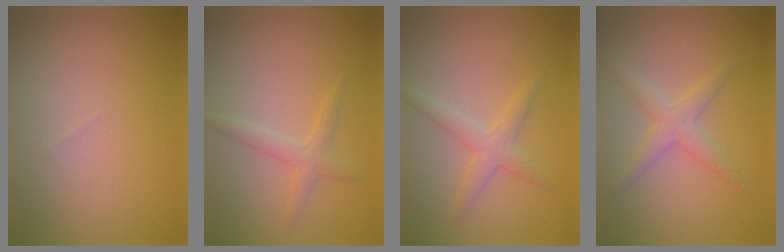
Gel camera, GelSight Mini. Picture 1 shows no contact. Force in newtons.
{"total": 1.7, "press": 1.7, "slide": 0.1}
{"total": 2.2, "press": 2.2, "slide": 0.1}
{"total": 2.3, "press": 2.3, "slide": 0.1}